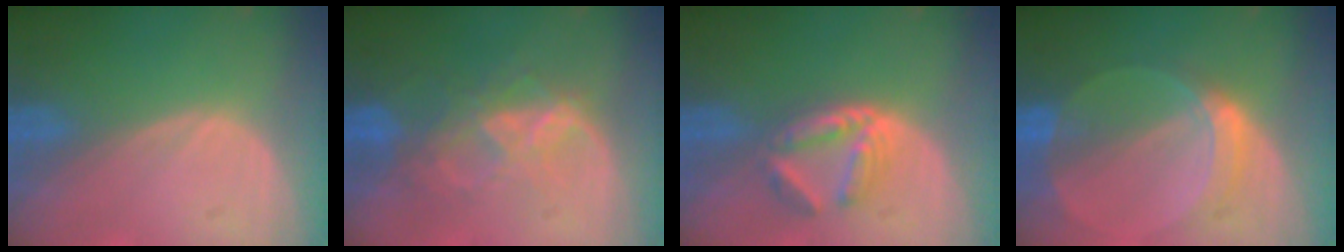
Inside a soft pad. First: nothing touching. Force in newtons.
{"total": 7.3, "press": 6.8, "slide": 2.6}
{"total": 6.1, "press": 5.3, "slide": 3.1}
{"total": 6.4, "press": 5.7, "slide": 2.9}